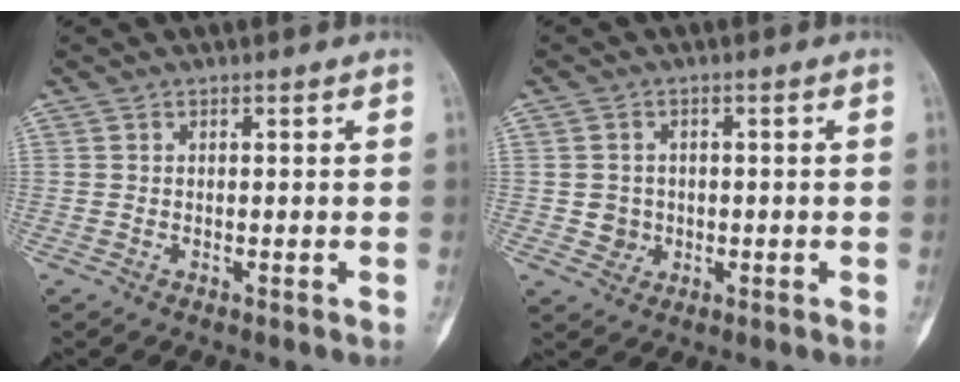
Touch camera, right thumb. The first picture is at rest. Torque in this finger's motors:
{"motor_torque": [-0.11, 0.02, -0.09, 0.42, -0.11]}